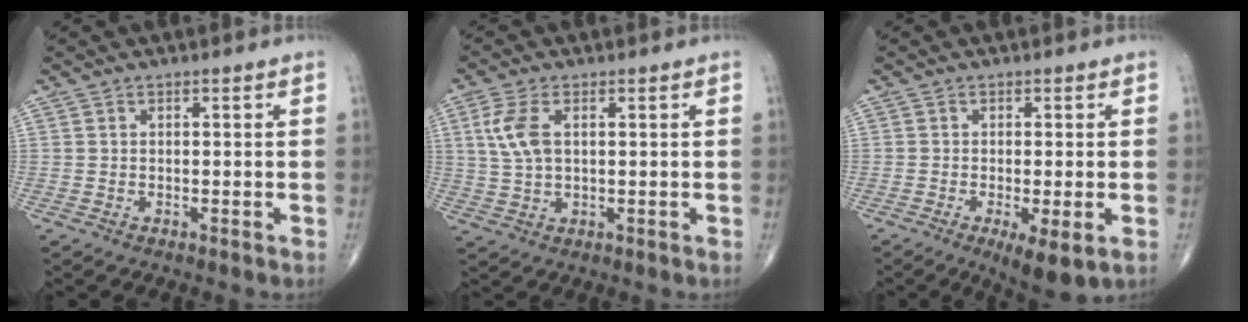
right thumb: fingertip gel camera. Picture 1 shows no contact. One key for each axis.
{"total": 6.5, "fx": 1.6, "fy": 3.4, "fz": 5.3, "tx": -0.126, "ty": 0.005, "tz": 0.035}
{"total": 6.6, "fx": -2.5, "fy": 1.8, "fz": 5.9, "tx": -0.092, "ty": -0.019, "tz": -0.038}